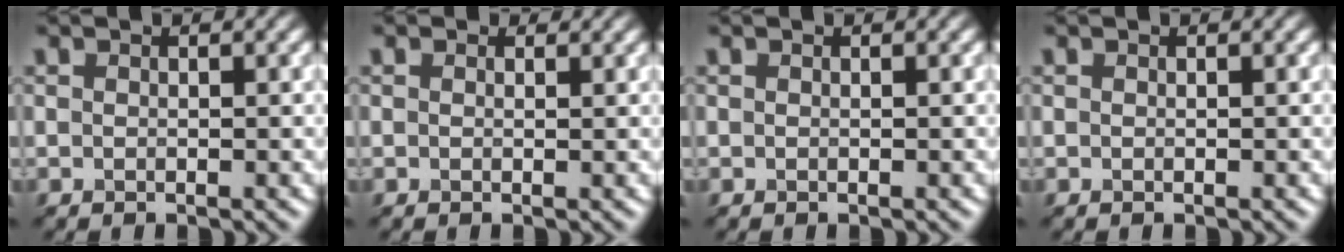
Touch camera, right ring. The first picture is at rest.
{"total": 0.8, "force": [0.6, 0.4, 0.3], "torque": [-0.013, 0.012, 0.001]}
{"total": 0.0}
{"total": 0.0}